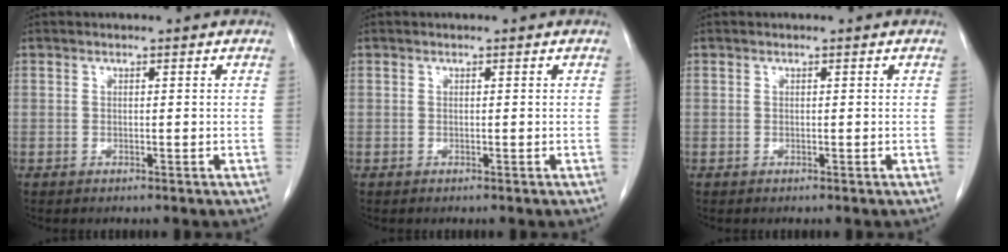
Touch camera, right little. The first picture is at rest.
{"total": 0.0}
{"total": 0.0}